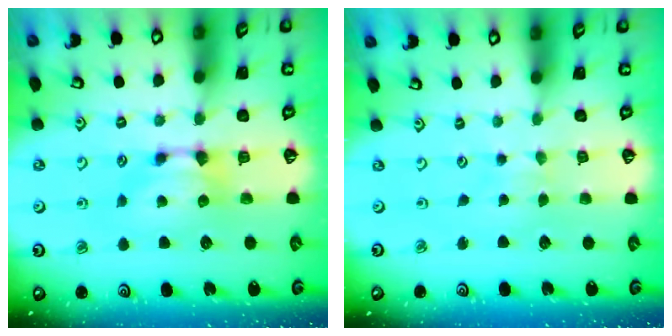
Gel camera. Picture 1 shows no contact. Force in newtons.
{"total": 3.6, "press": 3.6, "slide": 0.1}